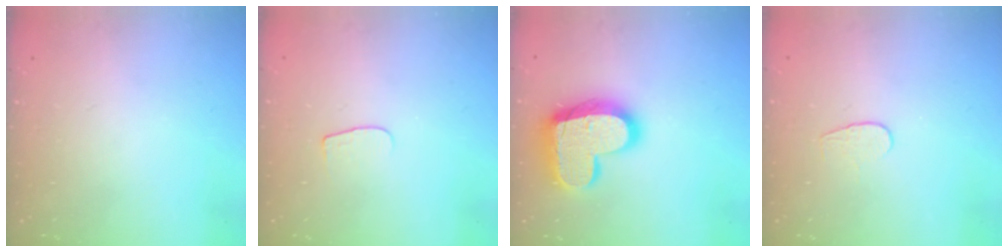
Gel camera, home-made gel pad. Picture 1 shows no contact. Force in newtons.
{"total": 4.3, "press": 4.3, "slide": 0.5}
{"total": 17.7, "press": 17.7, "slide": 1.2}
{"total": 4.3, "press": 4.3, "slide": 0.3}